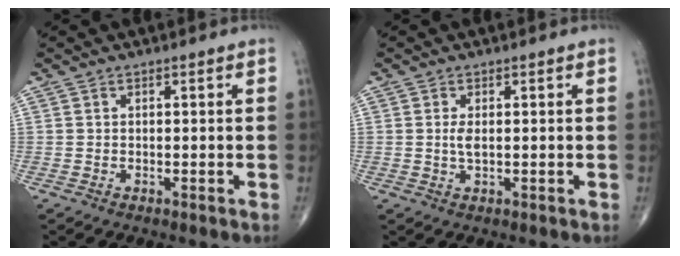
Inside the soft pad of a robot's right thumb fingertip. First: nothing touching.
{"total": 1.9, "force": [0.1, 0.7, 1.8], "torque": [-0.038, -0.002, 0.005]}